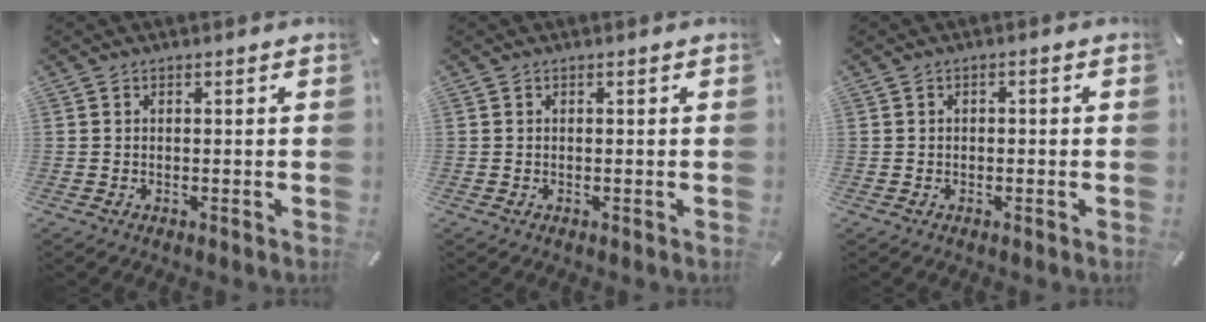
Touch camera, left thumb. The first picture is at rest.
{"total": 0.0}
{"total": 0.8, "force": [-0.4, 0.5, 0.5], "torque": [-0.010, 0.002, -0.009]}